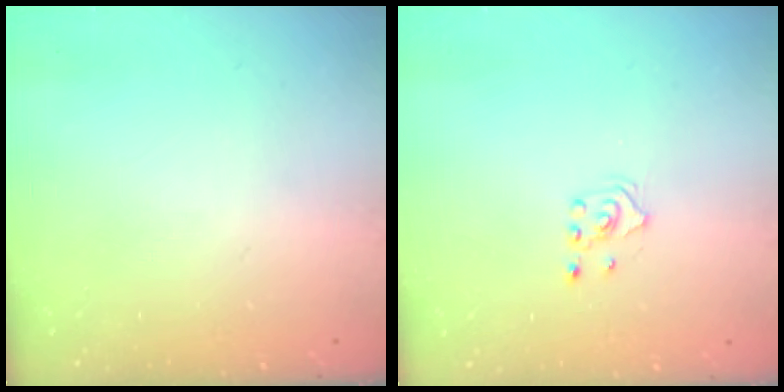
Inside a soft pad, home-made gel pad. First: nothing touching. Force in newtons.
{"total": 2.4, "press": 2.2, "slide": 0.8}